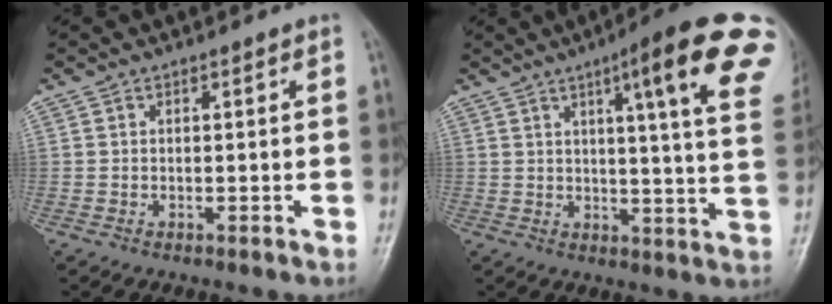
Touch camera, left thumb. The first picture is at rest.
{"total": 19.2, "force": [9.3, 2.5, 16.6], "torque": [-0.201, -0.029, 0.106]}